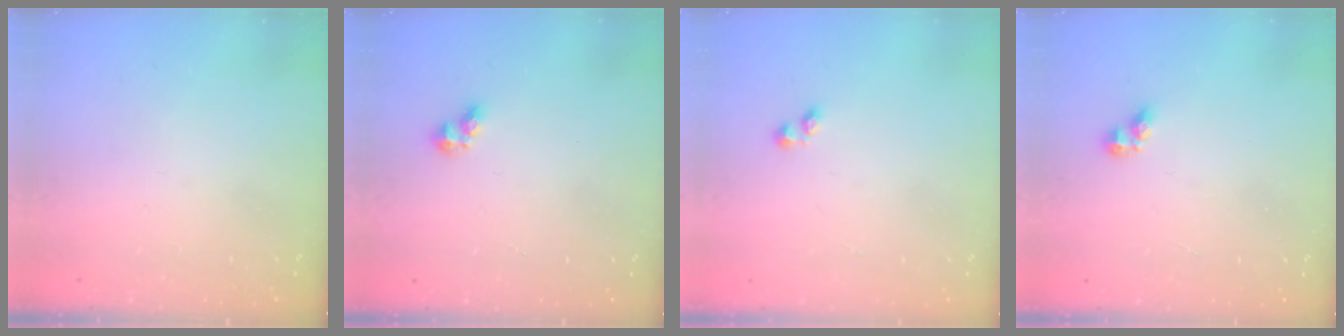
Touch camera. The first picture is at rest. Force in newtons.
{"total": 4.8, "press": 4.8, "slide": 0.6}
{"total": 1.6, "press": 1.5, "slide": 0.4}
{"total": 3.4, "press": 3.4, "slide": 0.5}